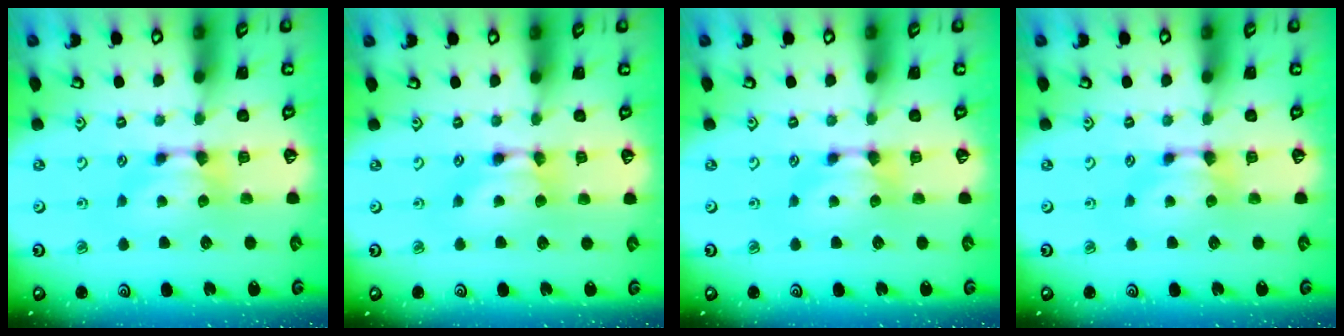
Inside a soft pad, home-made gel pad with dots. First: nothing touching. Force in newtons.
{"total": 1.7, "press": 1.7, "slide": 0.1}
{"total": 0.0}
{"total": 0.0}